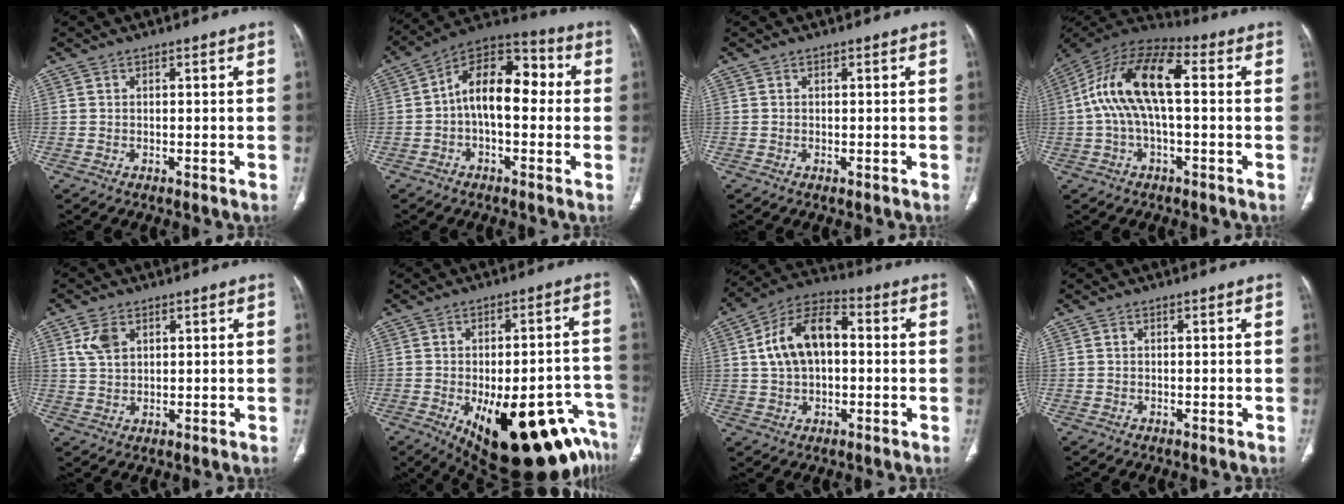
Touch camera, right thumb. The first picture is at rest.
{"total": 14.2, "force": [0.2, 8.2, 11.6], "torque": [-0.157, 0.046, -0.011]}
{"total": 0.0}
{"total": 15.9, "force": [1.2, 7.1, 14.2], "torque": [-0.279, 0.047, 0.013]}
{"total": 4.8, "force": [2.1, 3.1, 3.0], "torque": [-0.054, -0.001, 0.048]}
{"total": 25.9, "force": [-13.4, 10.7, 19.5], "torque": [-0.182, 0.048, -0.162]}
{"total": 13.2, "force": [1.4, 8.1, 10.4], "torque": [-0.180, 0.031, 0.016]}
{"total": 0.0}